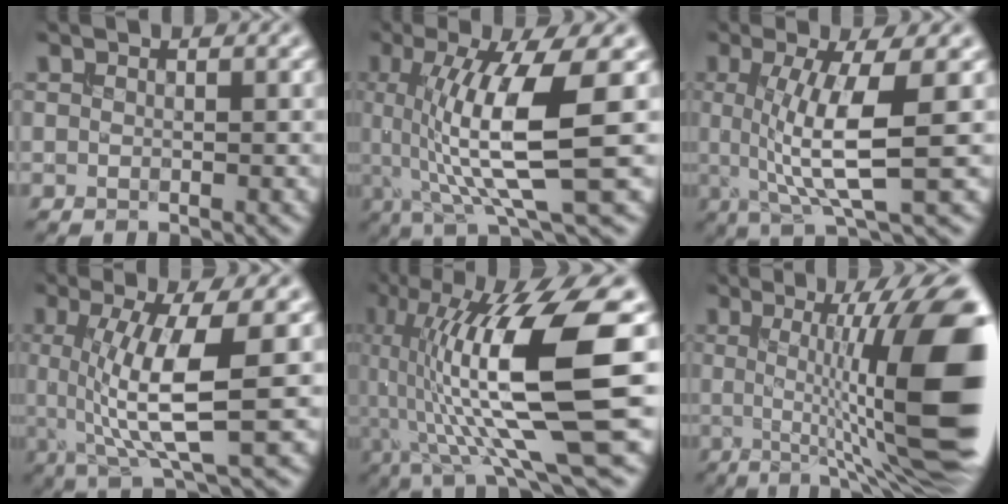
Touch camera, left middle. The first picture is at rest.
{"total": 9.9, "force": [0.6, 2.3, 9.6], "torque": [-0.152, -0.005, 0.016]}
{"total": 7.0, "force": [0.4, 1.6, 6.8], "torque": [-0.118, -0.005, 0.008]}
{"total": 7.9, "force": [0.4, 1.9, 7.6], "torque": [-0.126, -0.007, 0.012]}
{"total": 13.9, "force": [0.6, 2.9, 13.6], "torque": [-0.236, 0.002, 0.017]}
{"total": 14.8, "force": [0.3, 3.2, 14.5], "torque": [-0.169, 0.005, 0.003]}